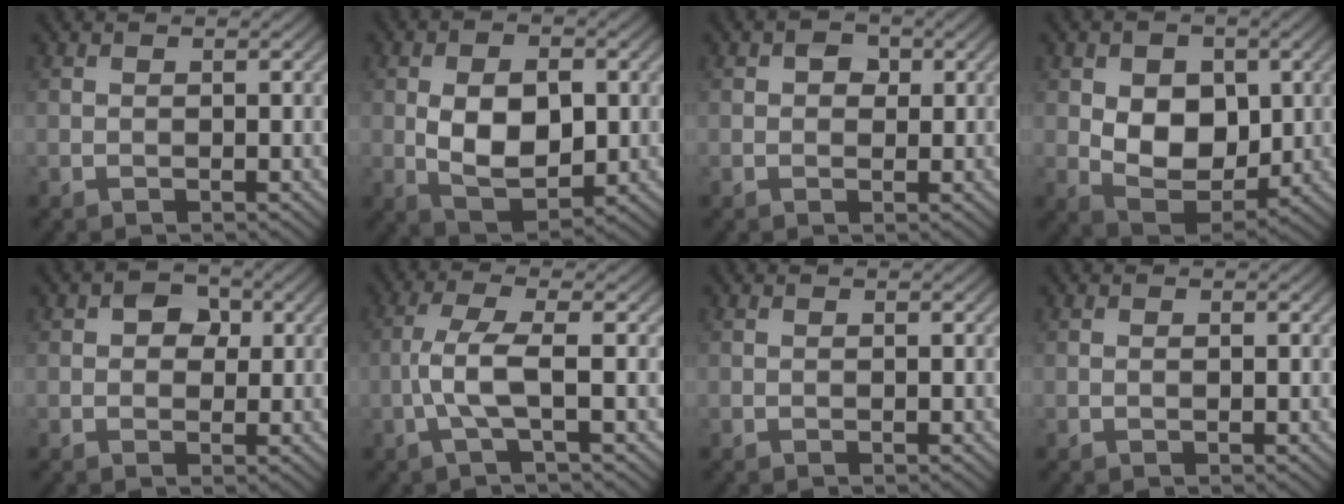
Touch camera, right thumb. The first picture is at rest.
{"total": 8.6, "force": [-0.2, 5.1, 7.0], "torque": [-0.128, -0.004, -0.004]}
{"total": 2.1, "force": [0.5, 1.6, 1.2], "torque": [-0.021, 0.001, 0.003]}
{"total": 8.9, "force": [0.7, 6.2, 6.3], "torque": [-0.120, -0.011, 0.009]}
{"total": 3.1, "force": [0.7, 2.4, 1.9], "torque": [-0.030, 0.003, 0.003]}
{"total": 4.7, "force": [-1.0, 0.8, 4.6], "torque": [-0.097, 0.013, -0.030]}
{"total": 0.0}
{"total": 0.0}